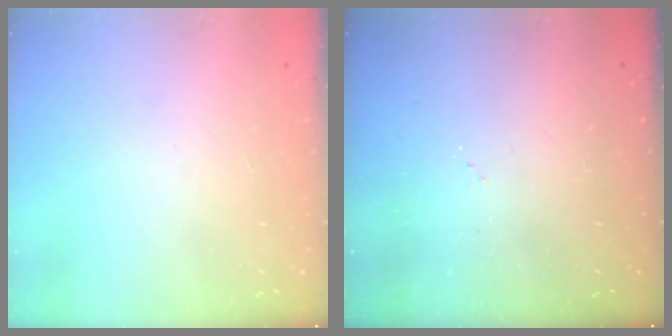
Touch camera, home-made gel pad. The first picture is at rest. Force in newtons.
{"total": 2.7, "press": 2.7, "slide": 0.4}